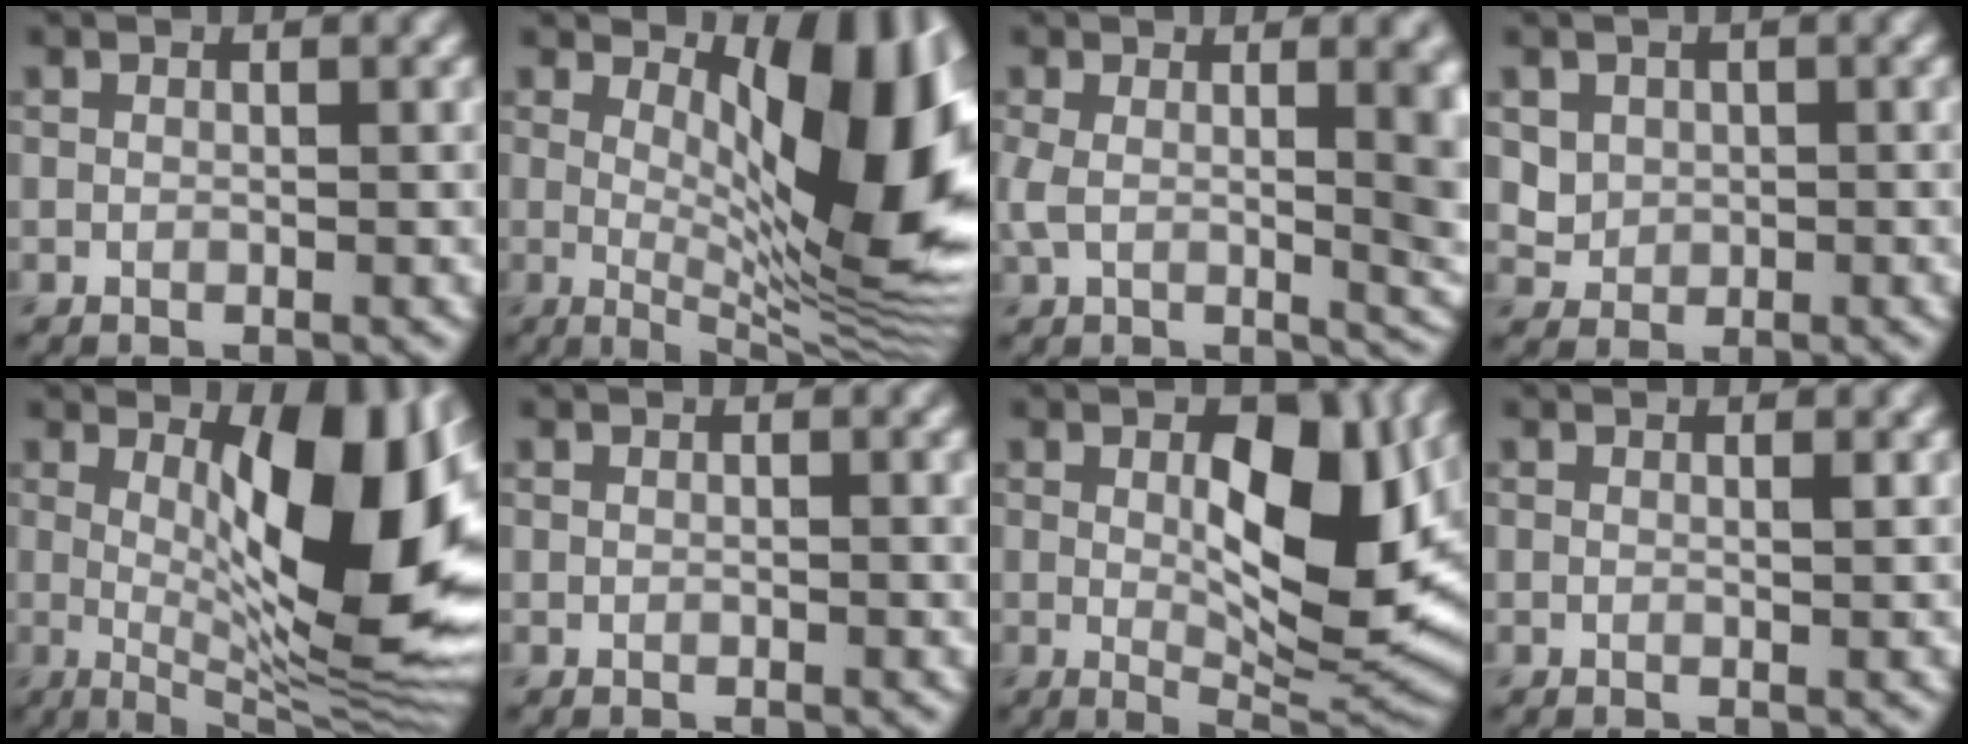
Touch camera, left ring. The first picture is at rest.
{"total": 12.2, "force": [2.4, 4.4, 11.1], "torque": [-0.139, -0.003, 0.039]}
{"total": 8.8, "force": [0.9, 3.8, 7.8], "torque": [-0.115, -0.012, 0.018]}
{"total": 1.9, "force": [0.6, 1.8, 0.5], "torque": [-0.011, -0.013, 0.028]}
{"total": 13.2, "force": [1.9, 4.3, 12.4], "torque": [-0.155, -0.002, 0.028]}
{"total": 0.7, "force": [0.4, 0.2, 0.6], "torque": [-0.008, 0.001, 0.006]}
{"total": 10.8, "force": [1.5, 4.4, 9.8], "torque": [-0.140, -0.005, 0.029]}
{"total": 0.6, "force": [0.4, 0.1, 0.5], "torque": [-0.003, 0.000, 0.004]}